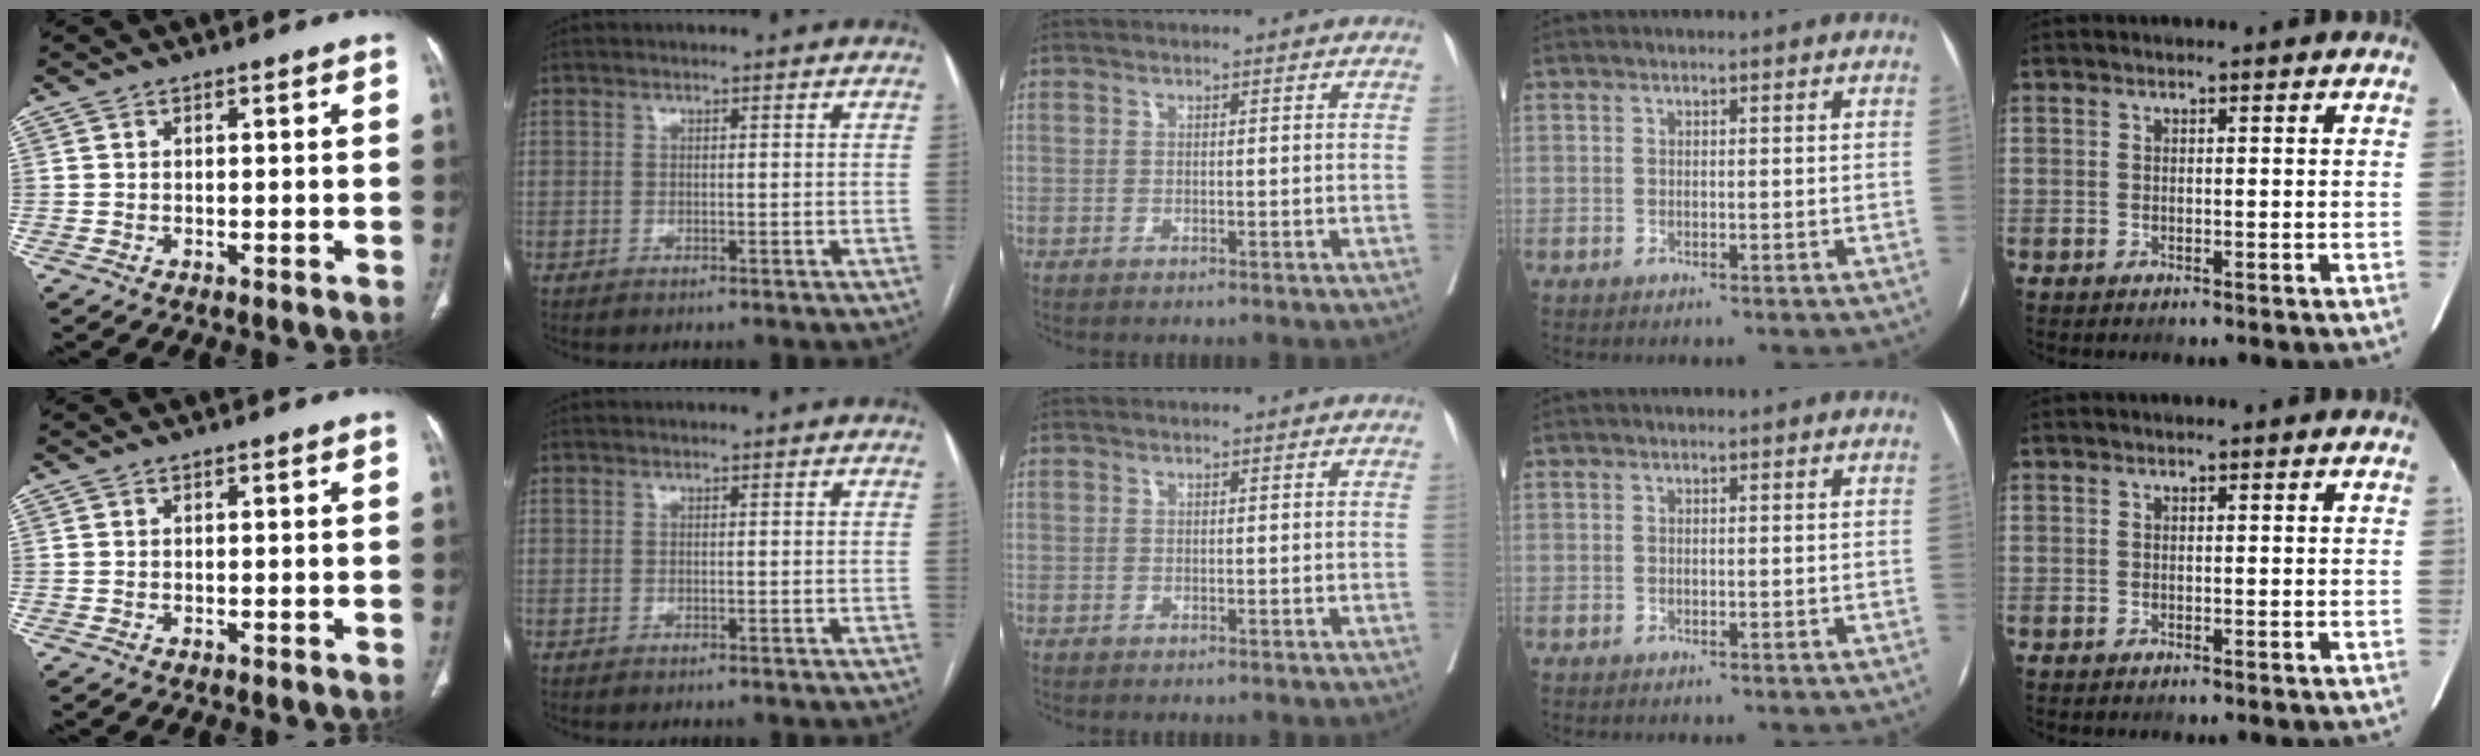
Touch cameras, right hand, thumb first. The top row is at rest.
{}